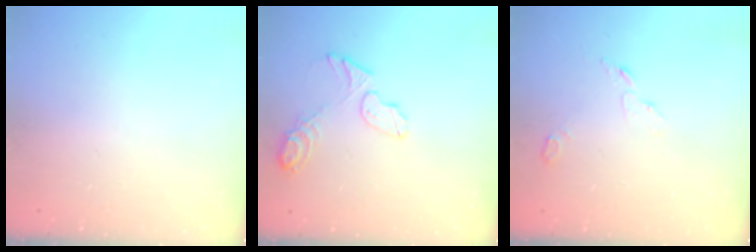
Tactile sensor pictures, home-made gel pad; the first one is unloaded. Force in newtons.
{"total": 8.7, "press": 8.6, "slide": 0.8}
{"total": 3.5, "press": 3.5, "slide": 0.4}